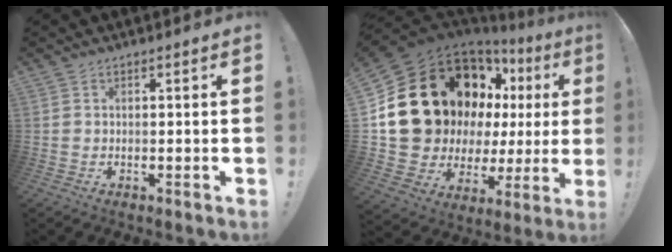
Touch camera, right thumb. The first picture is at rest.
{"total": 27.0, "force": [8.8, 18.2, 17.8], "torque": [-0.314, -0.055, 0.212]}